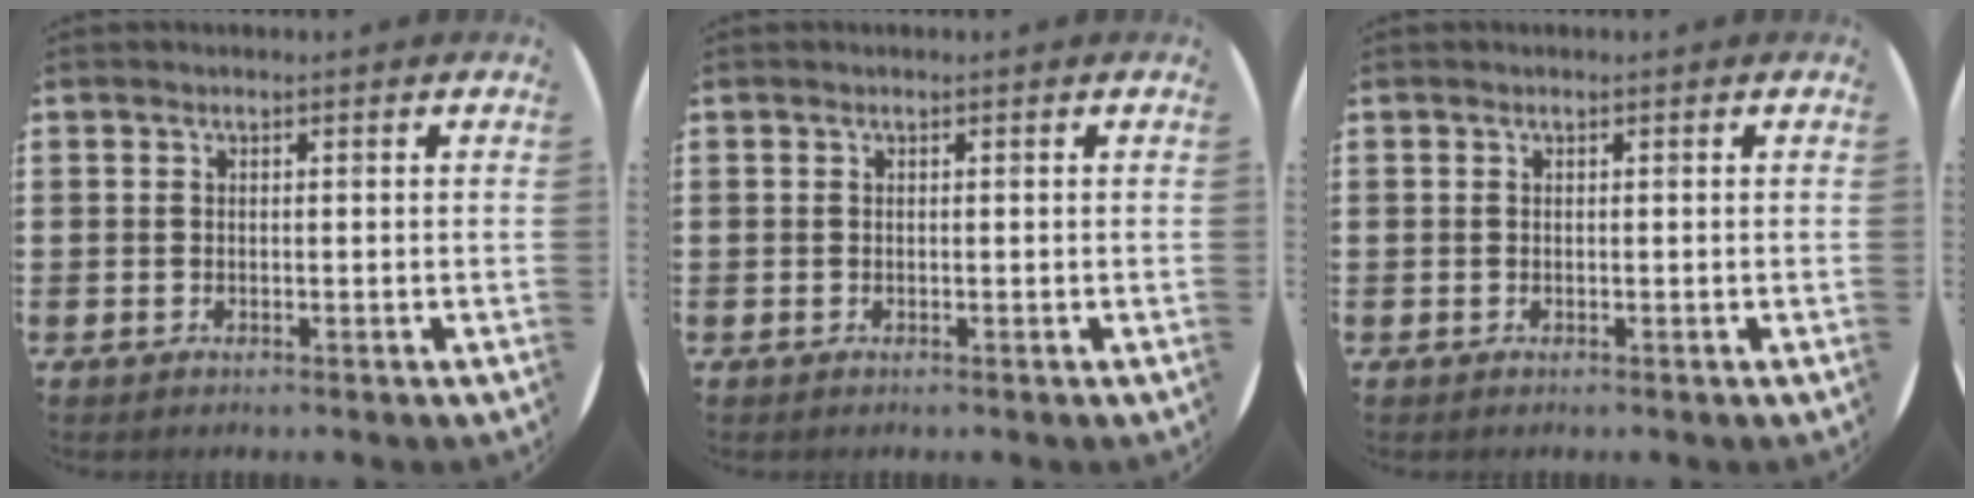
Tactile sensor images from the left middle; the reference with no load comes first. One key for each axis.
{"total": 0.0}
{"total": 0.0}